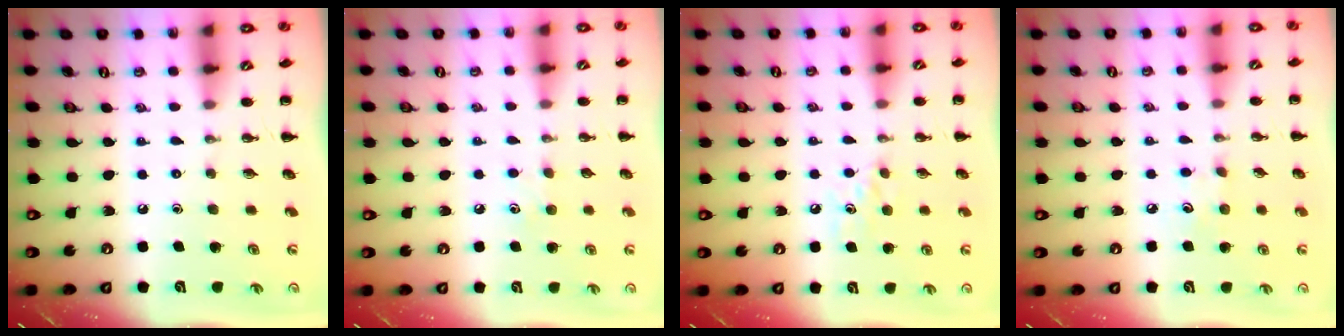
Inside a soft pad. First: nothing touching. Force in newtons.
{"total": 5.1, "press": 4.9, "slide": 1.5}
{"total": 5.0, "press": 4.7, "slide": 1.7}
{"total": 7.1, "press": 6.9, "slide": 1.6}